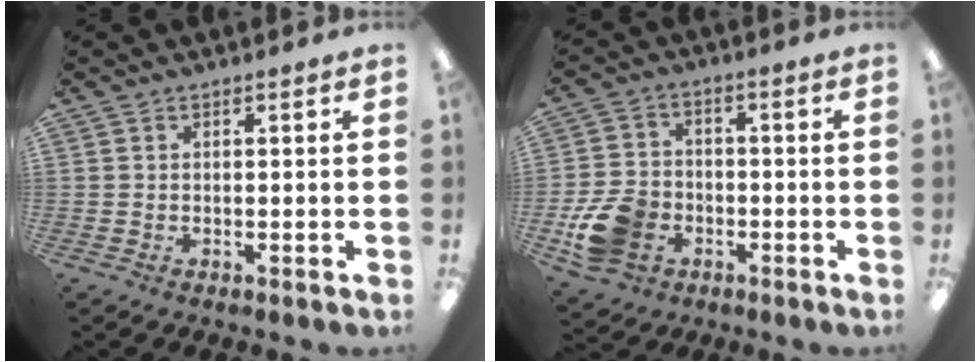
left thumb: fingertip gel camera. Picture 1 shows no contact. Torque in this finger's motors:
{"motor_torque": [0.38, 2.49, 0.18, -0.01, 0.08]}